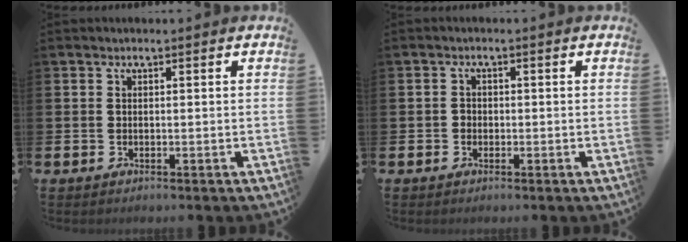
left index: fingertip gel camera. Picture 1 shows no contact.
{"total": 1.1, "force": [-0.4, 1.0, 0.2], "torque": [-0.001, 0.003, -0.011]}